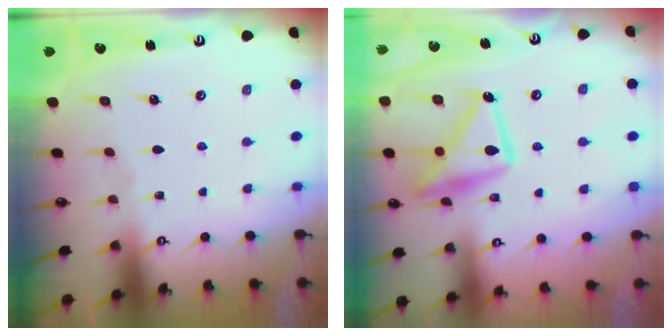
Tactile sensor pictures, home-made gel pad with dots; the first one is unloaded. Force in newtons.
{"total": 16.3, "press": 16.3, "slide": 1.1}